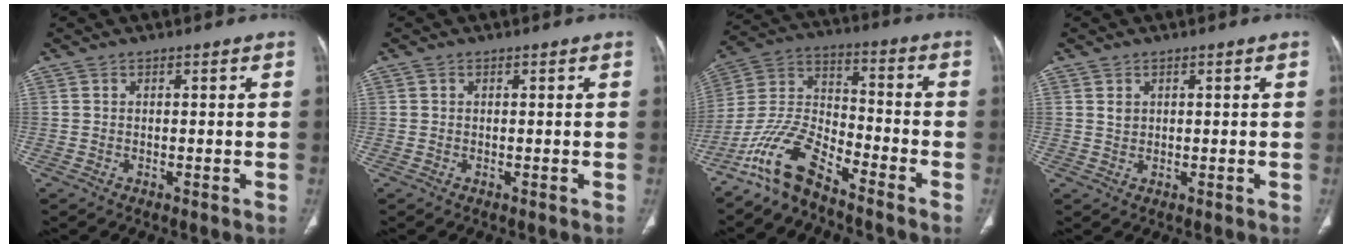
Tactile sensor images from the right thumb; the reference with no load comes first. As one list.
[{"total": 0.0}, {"total": 11.2, "force": [-9.0, 3.4, 5.8], "torque": [-0.122, 0.073, -0.185]}, {"total": 1.3, "force": [0.6, 1.0, 0.6], "torque": [-0.001, -0.003, 0.012]}]